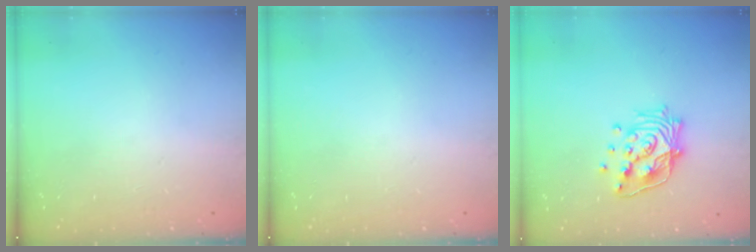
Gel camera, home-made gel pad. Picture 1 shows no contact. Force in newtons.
{"total": 0.0}
{"total": 15.9, "press": 15.9, "slide": 1.3}